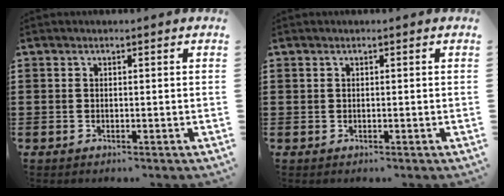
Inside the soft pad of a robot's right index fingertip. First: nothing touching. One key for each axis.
{"total": 0.0}